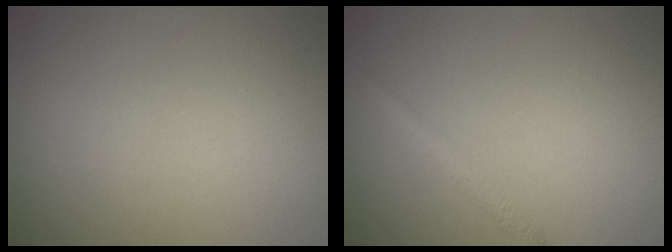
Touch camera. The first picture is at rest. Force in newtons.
{"total": 1.4, "press": 1.4, "slide": 0.1}